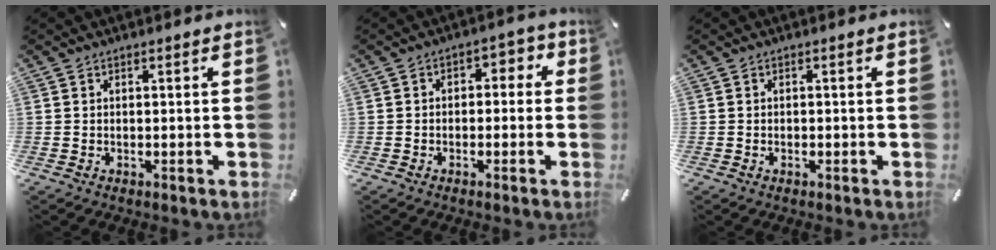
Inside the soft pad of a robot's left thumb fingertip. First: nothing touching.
{"total": 3.6, "force": [-1.6, 2.5, 2.0], "torque": [-0.029, 0.017, -0.037]}
{"total": 0.5, "force": [-0.3, 0.3, 0.4], "torque": [-0.007, -0.001, -0.006]}